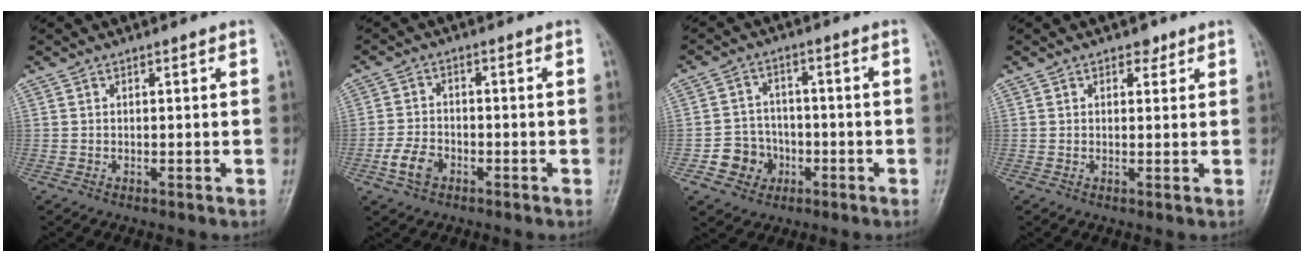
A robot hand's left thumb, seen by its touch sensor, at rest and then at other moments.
{"total": 5.1, "force": [-2.4, 3.4, 3.0], "torque": [-0.055, 0.014, -0.047]}
{"total": 7.0, "force": [-2.6, 6.3, 1.6], "torque": [0.005, 0.020, -0.042]}
{"total": 2.1, "force": [1.3, 1.4, 0.9], "torque": [0.002, -0.004, 0.013]}